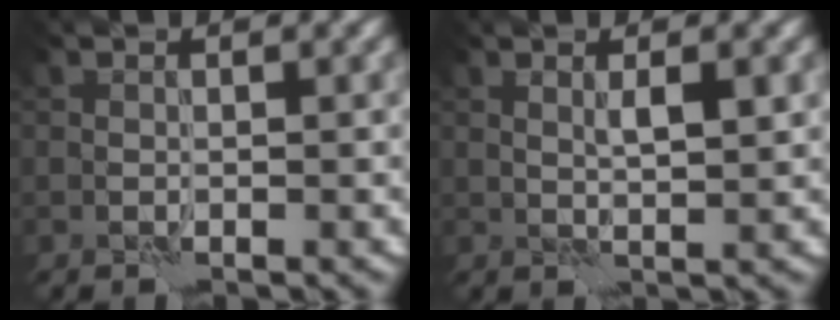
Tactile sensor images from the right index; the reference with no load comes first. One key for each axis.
{"total": 1.8, "fx": 0.9, "fy": 0.3, "fz": 1.5, "tx": -0.029, "ty": -0.002, "tz": 0.017}